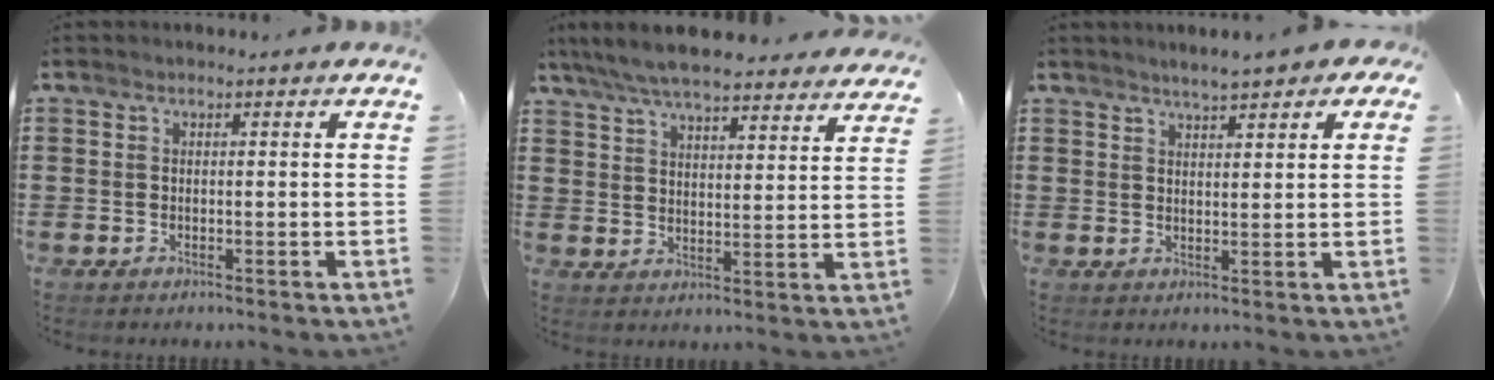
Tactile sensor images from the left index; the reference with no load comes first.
{"total": 7.2, "force": [6.7, 0.8, 2.4], "torque": [-0.071, -0.024, 0.122]}
{"total": 3.2, "force": [2.8, 0.3, 1.5], "torque": [-0.037, 0.001, 0.050]}